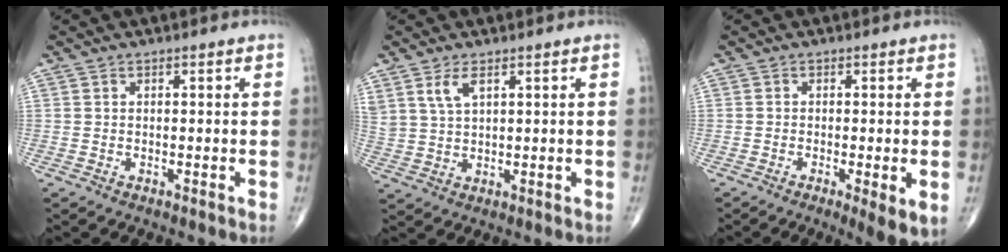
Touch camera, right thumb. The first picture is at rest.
{"total": 4.5, "force": [2.5, 2.0, 3.2], "torque": [-0.067, -0.008, 0.056]}
{"total": 5.5, "force": [-1.6, 1.2, 5.2], "torque": [-0.085, -0.017, -0.027]}